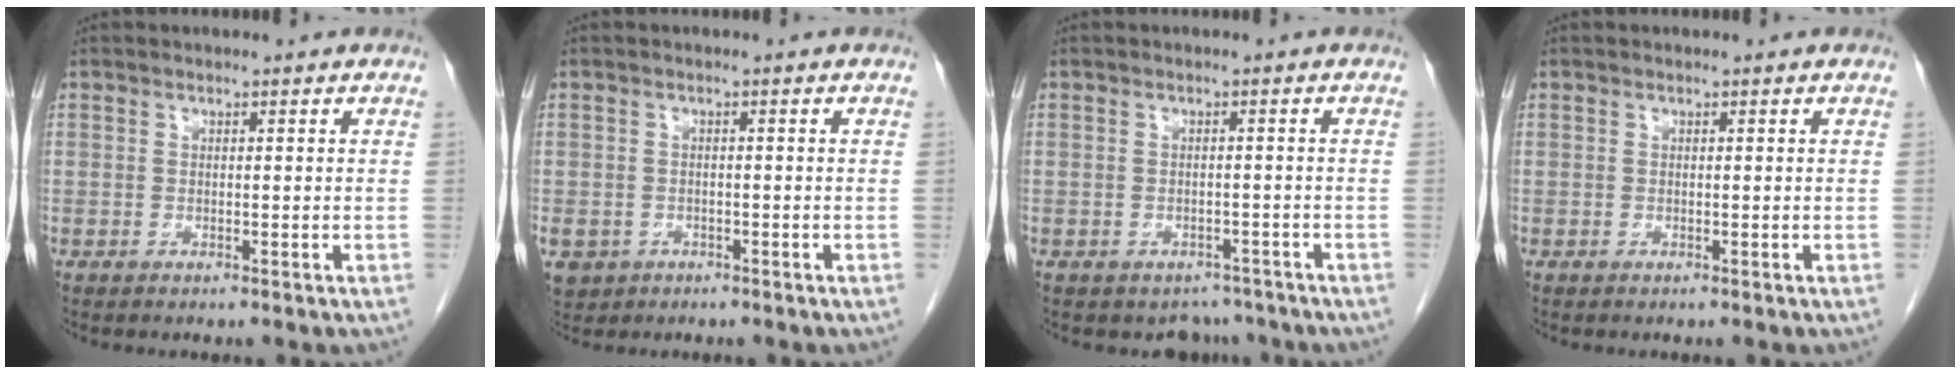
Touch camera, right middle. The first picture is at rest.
{"total": 6.5, "force": [-3.0, 5.4, 1.9], "torque": [-0.052, -0.003, -0.042]}
{"total": 3.9, "force": [-3.2, 2.2, 0.0], "torque": [0.008, 0.011, -0.040]}
{"total": 0.0}